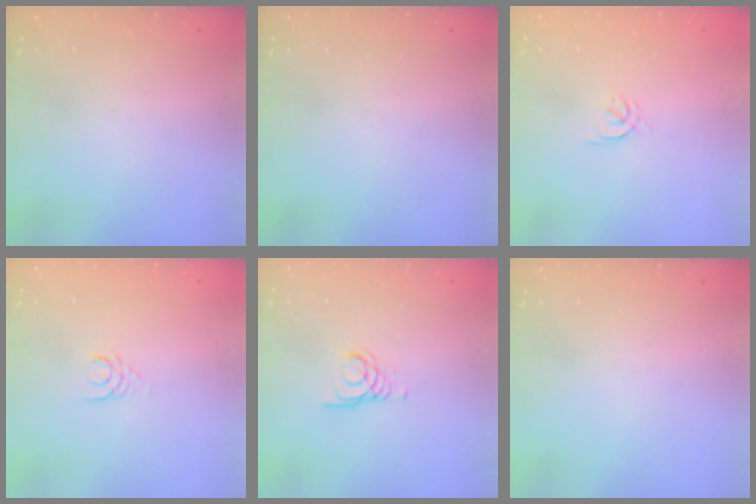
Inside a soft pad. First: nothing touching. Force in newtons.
{"total": 0.0}
{"total": 2.1, "press": 2.0, "slide": 0.6}
{"total": 2.4, "press": 2.4, "slide": 0.2}
{"total": 2.1, "press": 2.1, "slide": 0.2}
{"total": 0.0}